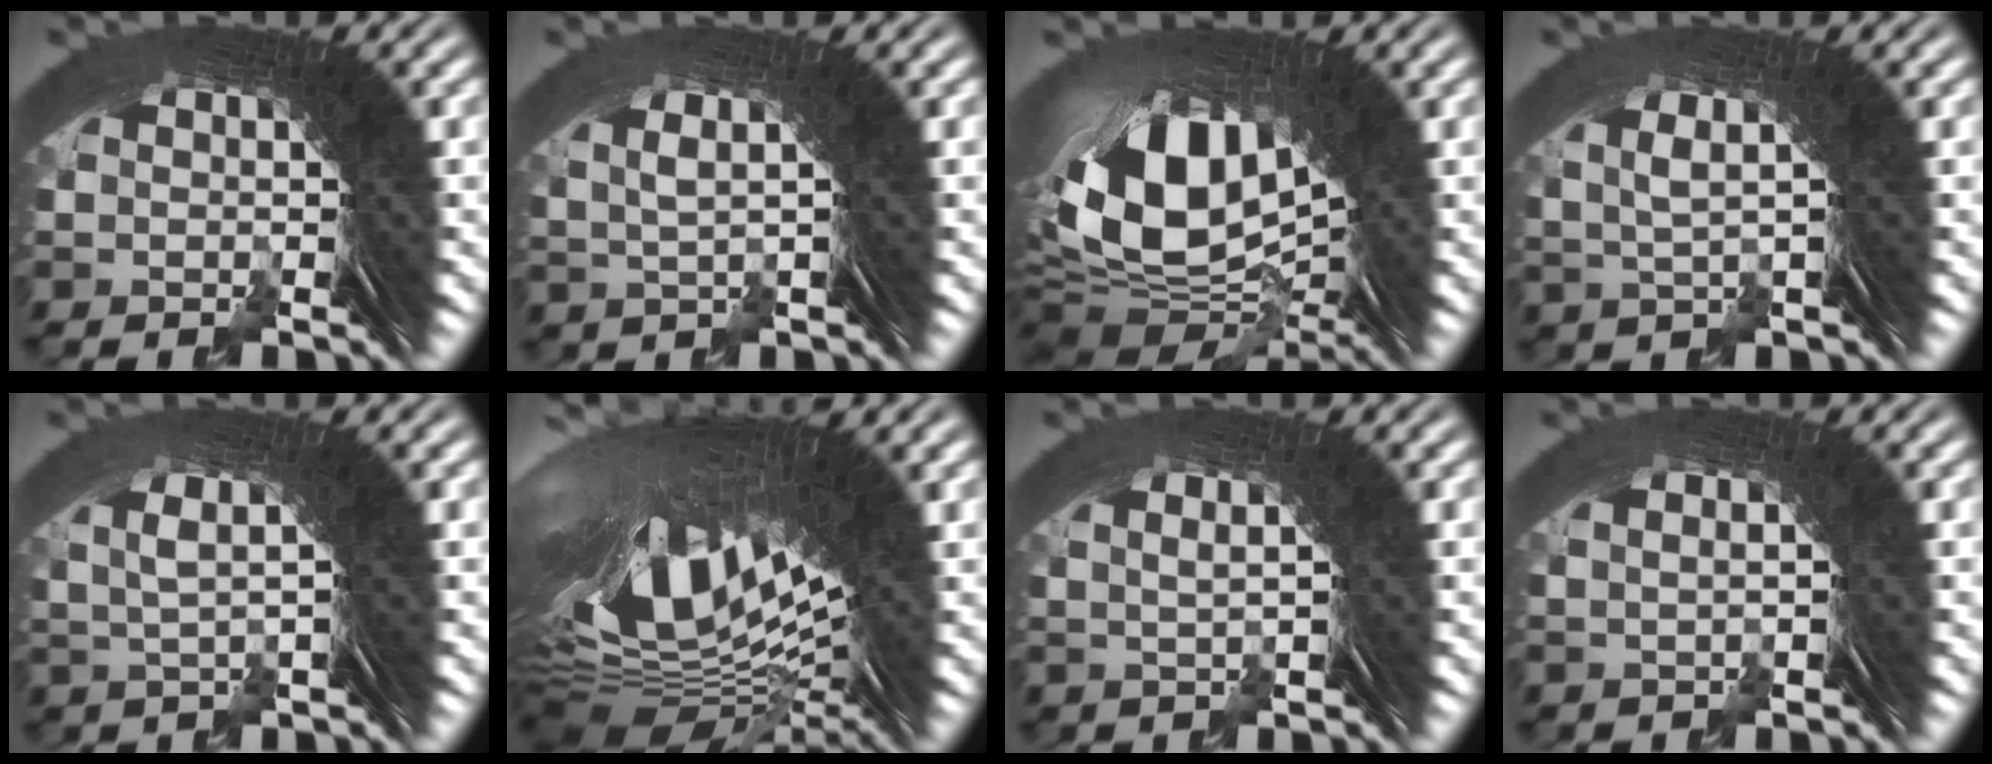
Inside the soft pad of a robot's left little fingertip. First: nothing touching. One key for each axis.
{"total": 4.1, "fx": 1.9, "fy": 0.8, "fz": 3.5, "tx": -0.059, "ty": 0.011, "tz": 0.030}
{"total": 13.6, "fx": 0.0, "fy": 8.8, "fz": 10.4, "tx": -0.208, "ty": -0.045, "tz": 0.024}
{"total": 5.3, "fx": 2.6, "fy": 1.5, "fz": 4.4, "tx": -0.072, "ty": 0.018, "tz": 0.034}
{"total": 5.4, "fx": 2.6, "fy": 1.6, "fz": 4.5, "tx": -0.073, "ty": 0.021, "tz": 0.033}
{"total": 21.6, "fx": 0.7, "fy": 11.0, "fz": 18.6, "tx": -0.316, "ty": -0.036, "tz": 0.036}
{"total": 3.7, "fx": 1.9, "fy": 0.3, "fz": 3.1, "tx": -0.038, "ty": 0.012, "tz": 0.030}
{"total": 2.0, "fx": 1.0, "fy": -0.7, "fz": 1.5, "tx": -0.010, "ty": 0.011, "tz": 0.017}